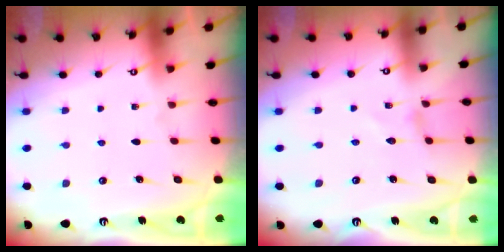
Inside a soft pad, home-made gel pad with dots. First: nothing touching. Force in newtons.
{"total": 0.0}